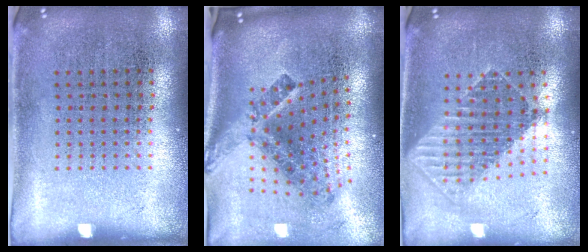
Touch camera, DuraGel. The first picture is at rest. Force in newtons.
{"total": 2.9, "press": 1.7, "slide": 2.4}
{"total": 1.7, "press": 1.4, "slide": 1.1}